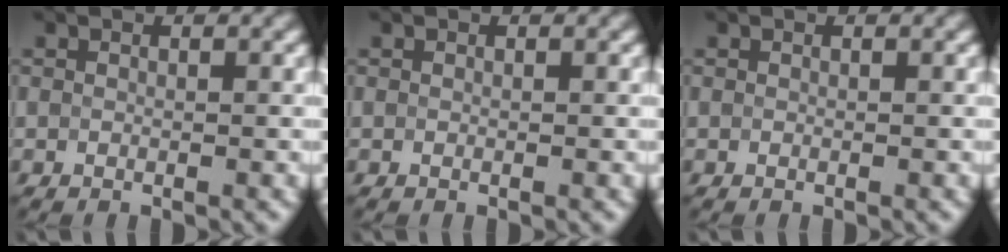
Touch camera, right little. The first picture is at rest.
{"total": 0.0}
{"total": 0.0}